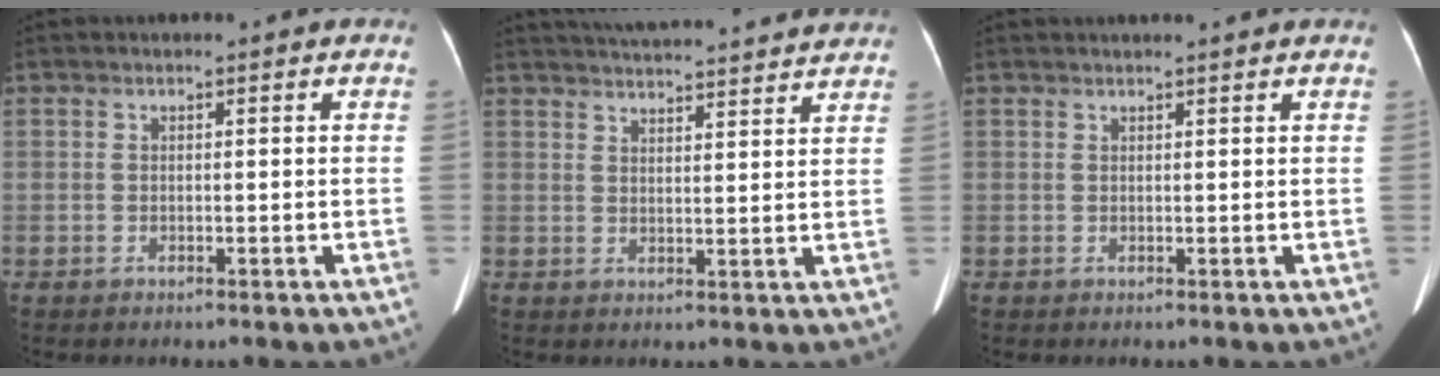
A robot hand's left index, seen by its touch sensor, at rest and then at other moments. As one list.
[{"total": 17.9, "force": [16.8, 1.5, 6.0], "torque": [-0.090, 0.026, 0.222]}, {"total": 3.1, "force": [2.9, -0.4, 1.1], "torque": [-0.012, 0.023, 0.038]}]